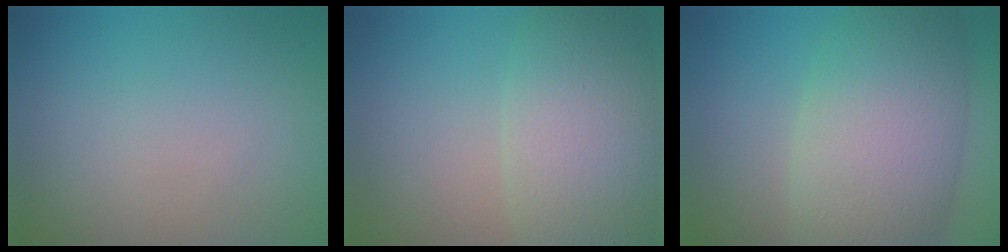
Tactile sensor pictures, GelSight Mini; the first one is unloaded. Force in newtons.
{"total": 8.3, "press": 8.2, "slide": 0.4}
{"total": 10.1, "press": 10.1, "slide": 0.4}